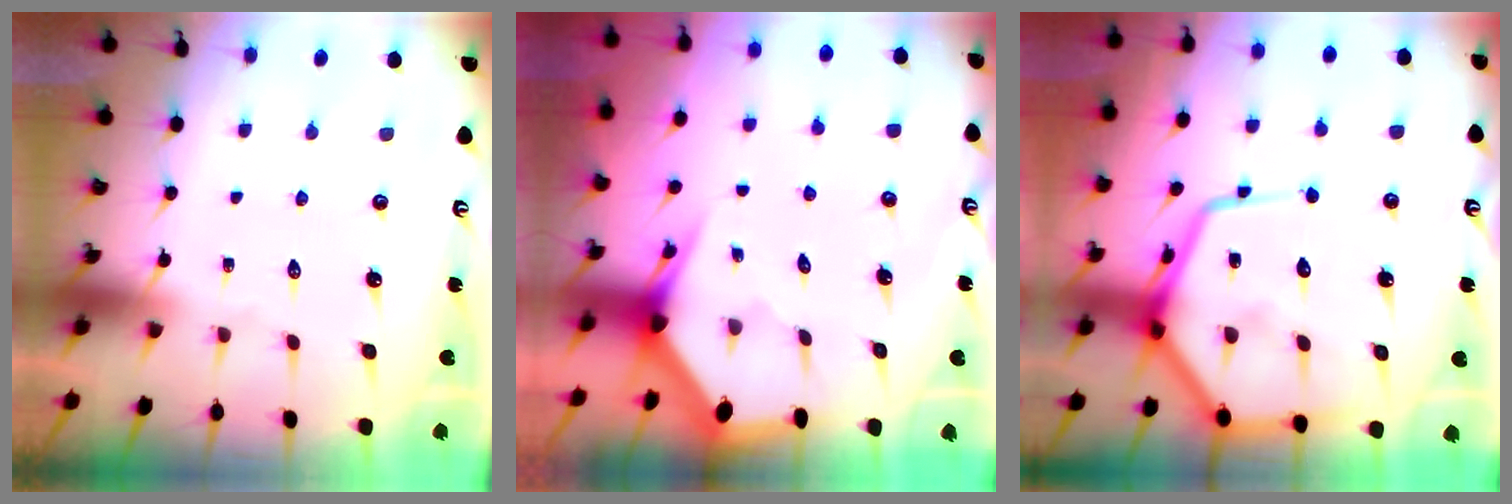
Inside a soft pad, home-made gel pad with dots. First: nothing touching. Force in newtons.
{"total": 3.3, "press": 3.3, "slide": 0.0}
{"total": 16.1, "press": 16.1, "slide": 1.5}